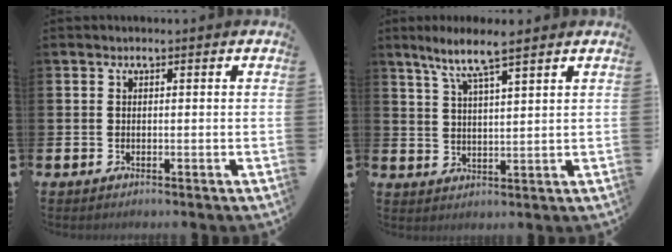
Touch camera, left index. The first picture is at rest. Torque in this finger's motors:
{"motor_torque": [0.87, -0.68, 0.62, 0.20]}